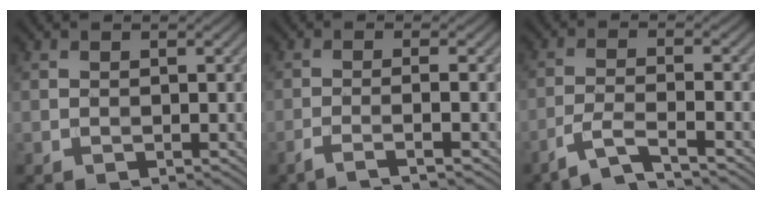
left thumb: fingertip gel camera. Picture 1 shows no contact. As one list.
[{"total": 3.2, "force": [-1.6, 0.3, 2.8], "torque": [-0.035, 0.006, -0.052]}, {"total": 4.6, "force": [-3.3, 0.6, 3.1], "torque": [-0.047, 0.009, -0.083]}]